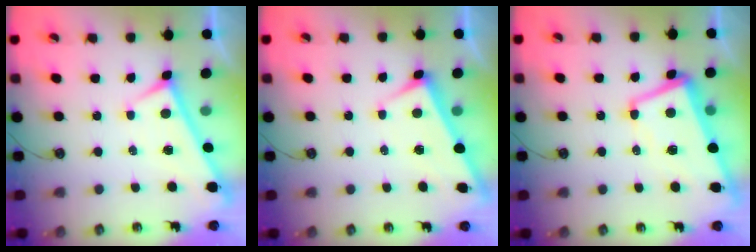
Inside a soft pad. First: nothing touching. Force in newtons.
{"total": 3.0, "press": 3.0, "slide": 0.0}
{"total": 2.3, "press": 2.0, "slide": 1.0}